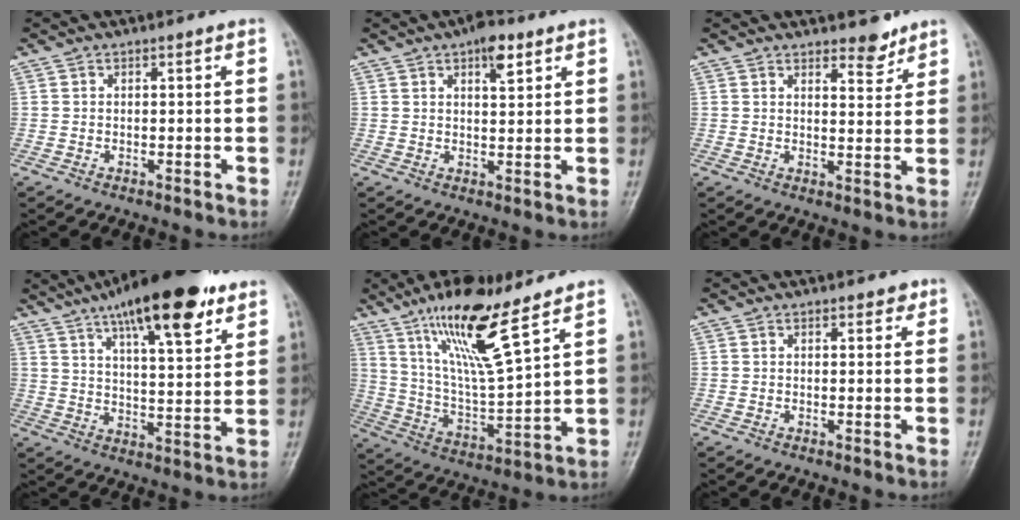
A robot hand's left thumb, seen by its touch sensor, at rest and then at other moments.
{"total": 5.4, "force": [3.0, 2.2, 3.9], "torque": [-0.047, -0.010, 0.042]}
{"total": 4.5, "force": [3.7, 1.8, 1.9], "torque": [-0.008, -0.027, 0.054]}
{"total": 20.0, "force": [12.4, 5.8, 14.6], "torque": [-0.206, -0.038, 0.195]}
{"total": 16.7, "force": [10.8, 3.1, 12.3], "torque": [-0.216, -0.056, 0.210]}
{"total": 2.3, "force": [1.6, 1.2, 1.2], "torque": [-0.002, -0.006, 0.017]}